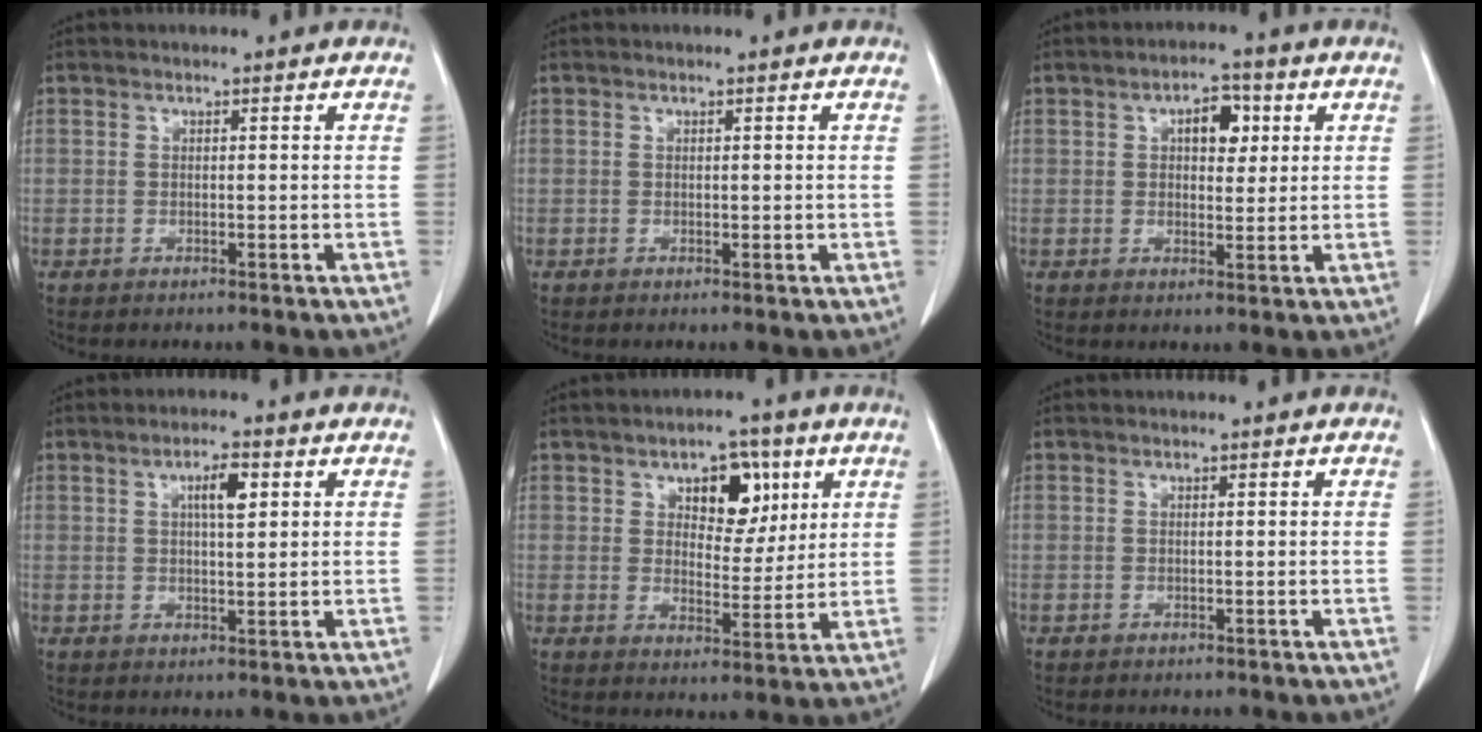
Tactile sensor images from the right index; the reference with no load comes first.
{"total": 0.5, "force": [0.1, 0.4, 0.4], "torque": [-0.002, -0.001, 0.005]}
{"total": 5.2, "force": [1.7, 2.7, 4.1], "torque": [-0.061, 0.012, 0.026]}
{"total": 4.1, "force": [1.5, 0.9, 3.7], "torque": [-0.063, 0.002, 0.024]}
{"total": 8.0, "force": [3.6, 4.4, 5.6], "torque": [-0.073, 0.012, 0.057]}
{"total": 1.4, "force": [-1.1, 0.8, 0.2], "torque": [-0.006, 0.005, -0.013]}